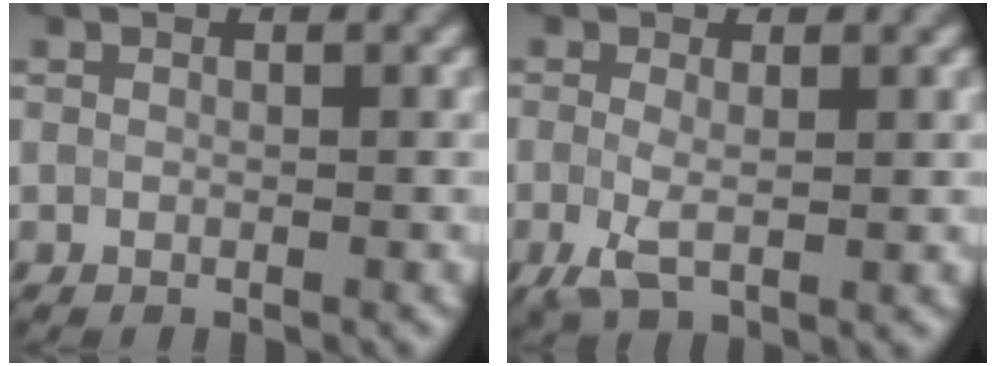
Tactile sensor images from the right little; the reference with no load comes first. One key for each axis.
{"total": 2.1, "fx": -0.6, "fy": 0.7, "fz": 1.9, "tx": -0.057, "ty": -0.004, "tz": -0.011}